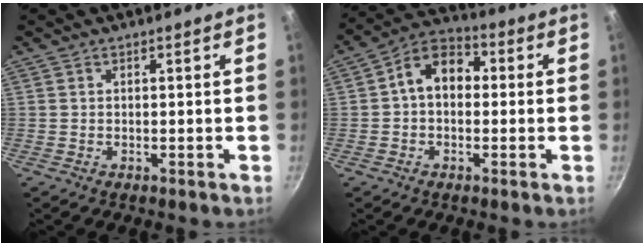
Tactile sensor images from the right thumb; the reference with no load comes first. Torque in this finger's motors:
{"motor_torque": [0.58, 2.09, 1.00, -0.25, 0.00]}